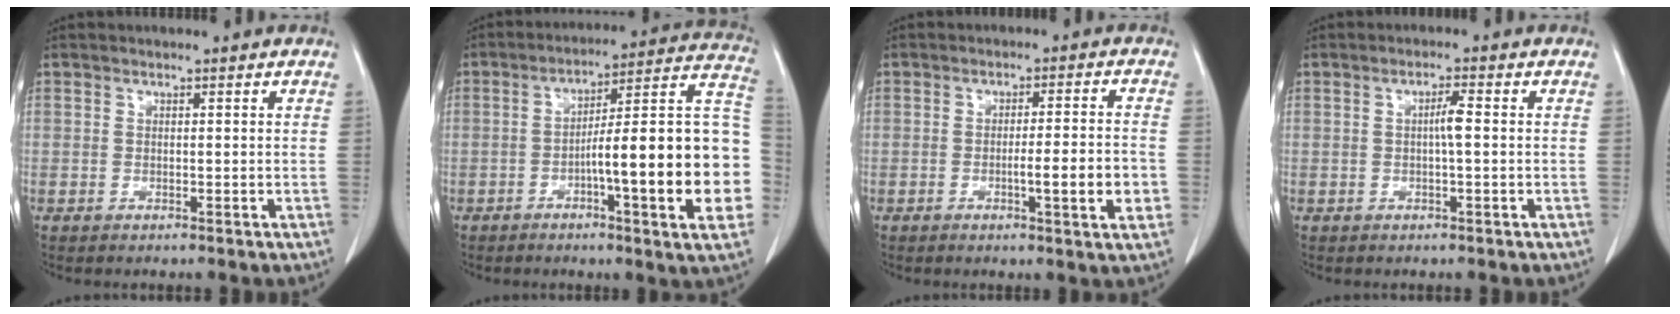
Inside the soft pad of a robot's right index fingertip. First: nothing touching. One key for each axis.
{"total": 21.8, "fx": -4.3, "fy": 2.2, "fz": 21.2, "tx": -0.208, "ty": 0.031, "tz": -0.055}
{"total": 7.3, "fx": -2.0, "fy": 0.2, "fz": 7.0, "tx": -0.095, "ty": -0.004, "tz": -0.027}
{"total": 2.4, "fx": 0.0, "fy": 0.0, "fz": 2.4, "tx": -0.043, "ty": 0.002, "tz": 0.000}